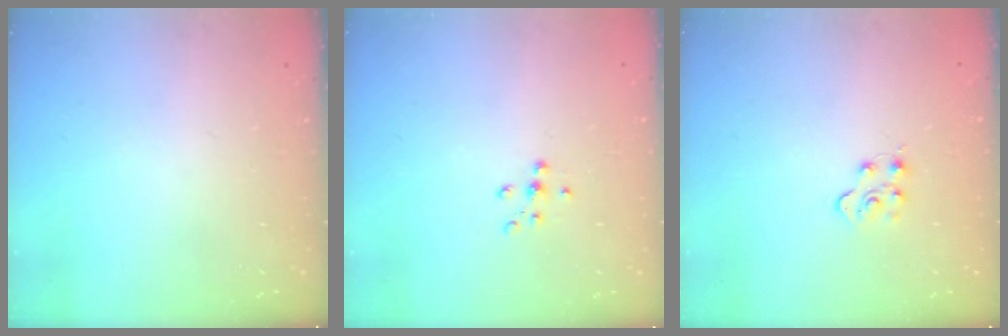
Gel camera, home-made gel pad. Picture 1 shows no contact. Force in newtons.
{"total": 7.1, "press": 7.0, "slide": 0.8}
{"total": 5.0, "press": 4.9, "slide": 0.5}